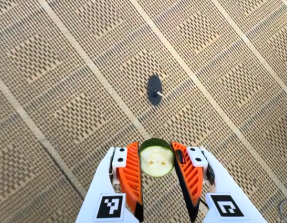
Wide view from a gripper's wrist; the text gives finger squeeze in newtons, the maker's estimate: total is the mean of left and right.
{"total": 8.7, "left": 8.5, "right": 8.9}